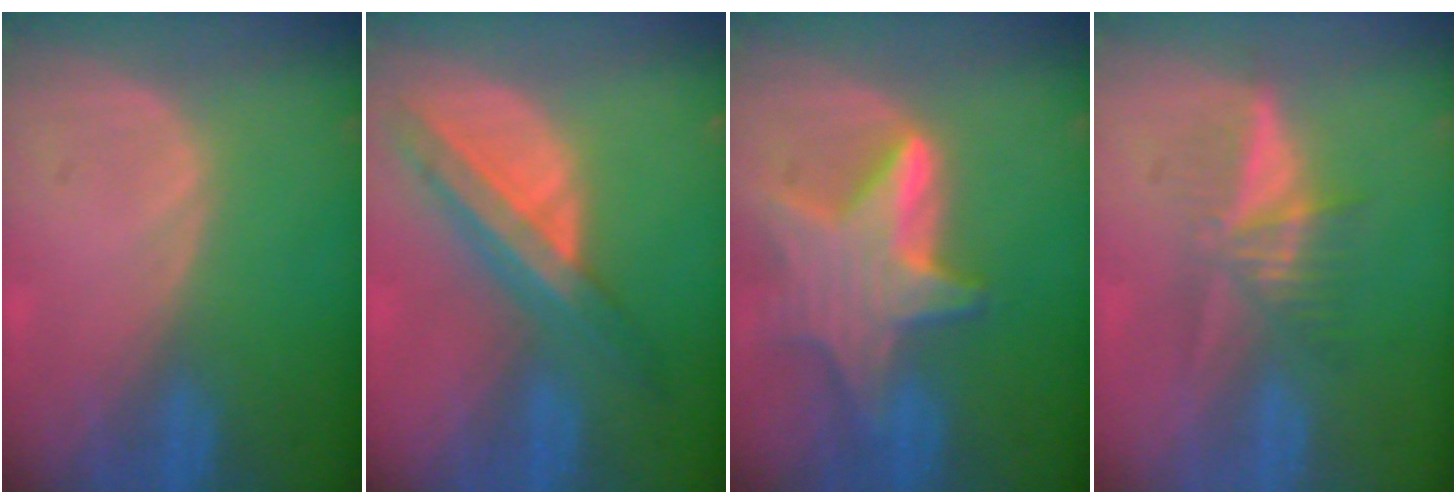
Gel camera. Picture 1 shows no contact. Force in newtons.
{"total": 8.3, "press": 7.1, "slide": 4.4}
{"total": 9.1, "press": 9.1, "slide": 0.8}
{"total": 5.2, "press": 5.1, "slide": 1.2}